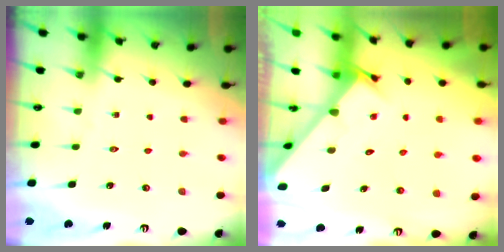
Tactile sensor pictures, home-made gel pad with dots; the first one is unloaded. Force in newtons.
{"total": 2.2, "press": 2.2, "slide": 0.1}